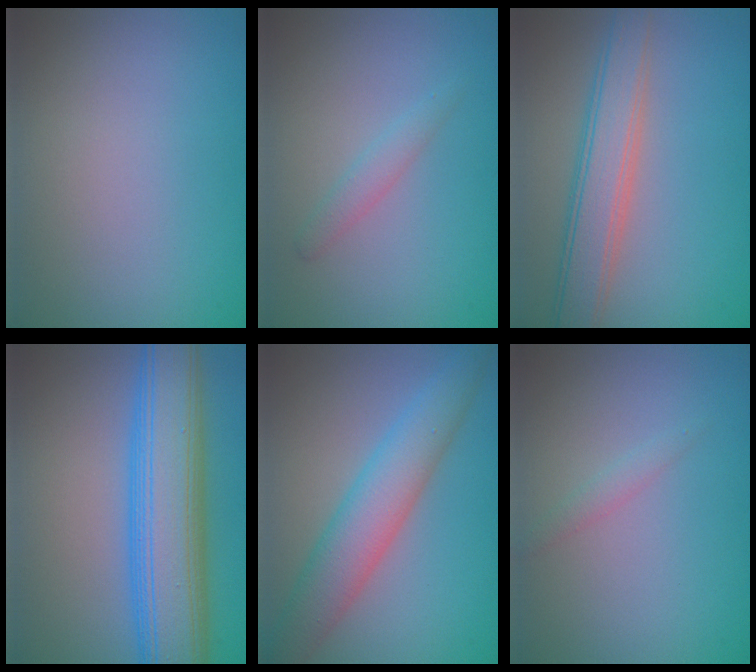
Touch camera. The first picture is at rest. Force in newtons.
{"total": 1.4, "press": 1.4, "slide": 0.0}
{"total": 4.9, "press": 4.9, "slide": 0.1}
{"total": 10.0, "press": 10.0, "slide": 0.4}
{"total": 5.7, "press": 5.7, "slide": 0.2}
{"total": 1.0, "press": 1.0, "slide": 0.0}